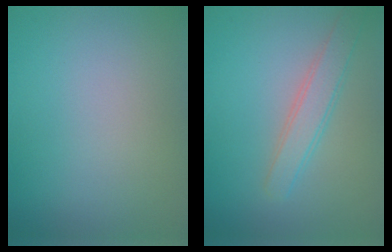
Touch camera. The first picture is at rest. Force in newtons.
{"total": 2.7, "press": 2.7, "slide": 0.1}